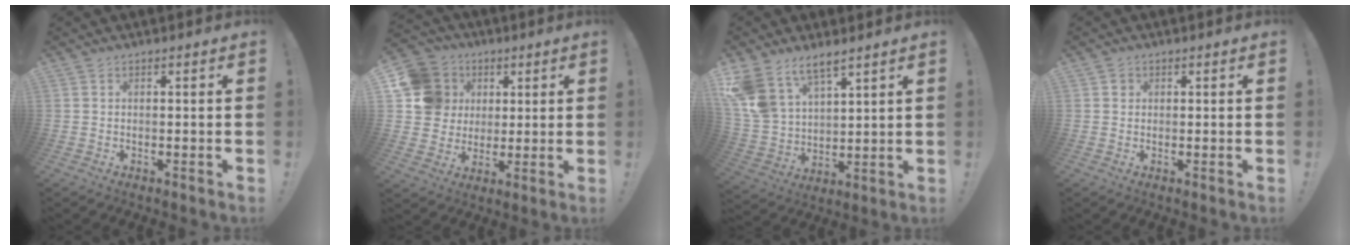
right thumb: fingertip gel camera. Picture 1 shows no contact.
{"total": 14.9, "force": [3.6, 13.5, 5.2], "torque": [-0.065, -0.003, 0.085]}
{"total": 12.3, "force": [8.8, 6.6, 5.4], "torque": [-0.119, -0.056, 0.175]}
{"total": 1.4, "force": [0.5, 1.3, 0.3], "torque": [-0.003, 0.003, 0.008]}